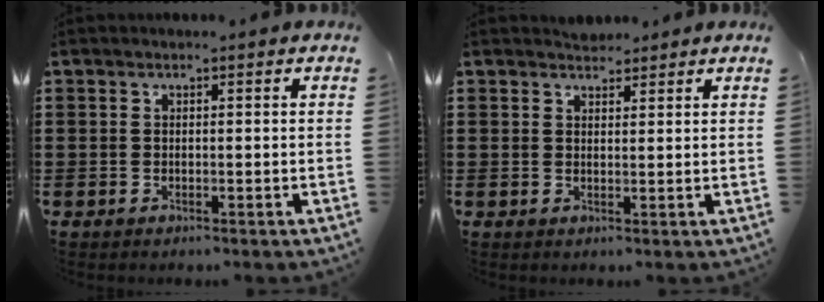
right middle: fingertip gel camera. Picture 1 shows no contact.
{"total": 1.8, "force": [1.7, 0.5, -0.1], "torque": [-0.002, 0.007, 0.034]}